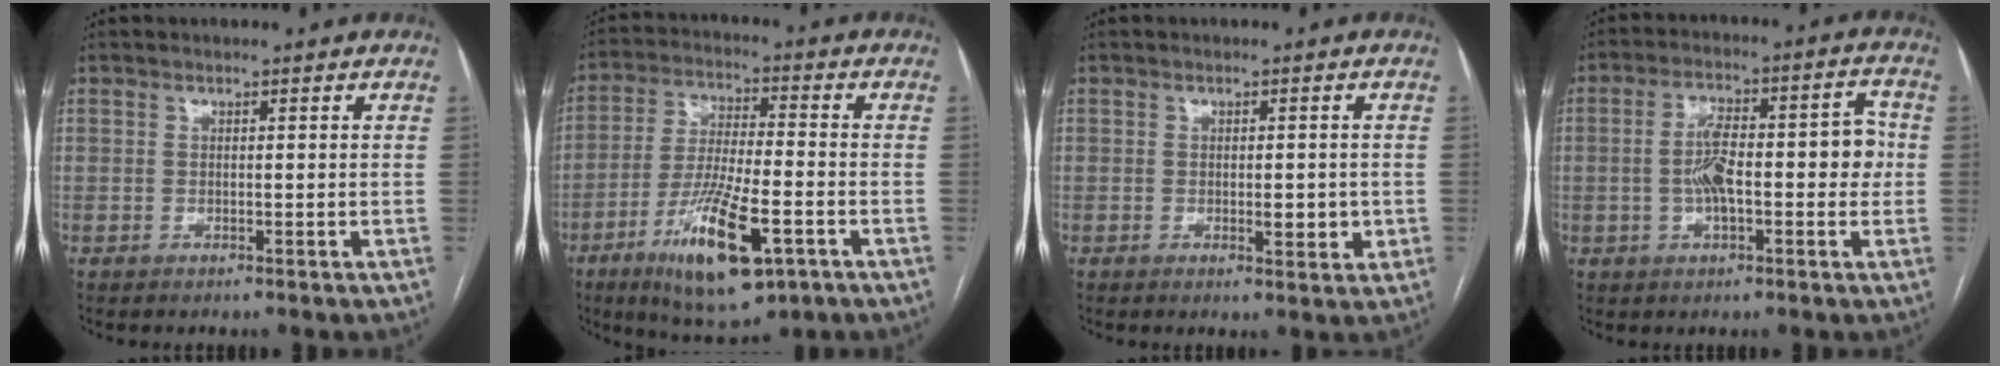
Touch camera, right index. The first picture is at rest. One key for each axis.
{"total": 15.3, "fx": -7.0, "fy": 3.7, "fz": 13.1, "tx": -0.245, "ty": -0.022, "tz": -0.111}
{"total": 3.2, "fx": -0.5, "fy": 1.1, "fz": 2.9, "tx": -0.044, "ty": -0.002, "tz": -0.004}
{"total": 10.6, "fx": -0.7, "fy": 3.5, "fz": 10.0, "tx": -0.162, "ty": 0.042, "tz": -0.009}